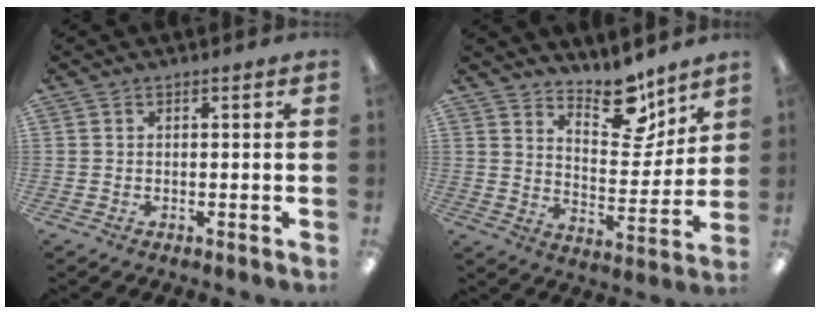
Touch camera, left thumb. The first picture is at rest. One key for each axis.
{"total": 13.0, "fx": 10.7, "fy": 5.2, "fz": 5.3, "tx": -0.060, "ty": -0.080, "tz": 0.189}